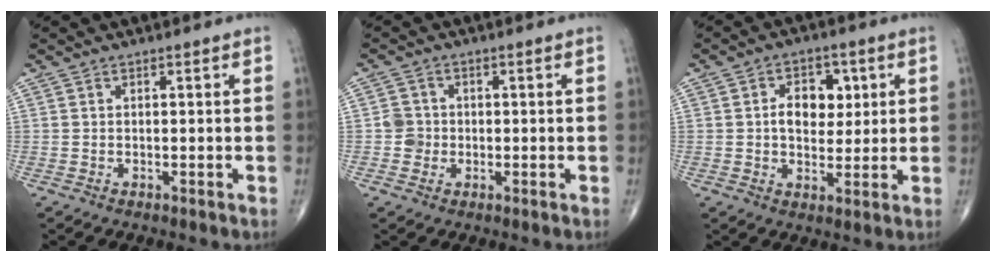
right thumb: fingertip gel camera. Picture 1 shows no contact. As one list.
[{"total": 2.9, "force": [-0.4, 2.9, 0.6], "torque": [0.009, 0.008, -0.010]}, {"total": 8.0, "force": [1.5, 5.5, 5.6], "torque": [-0.045, -0.002, 0.023]}]